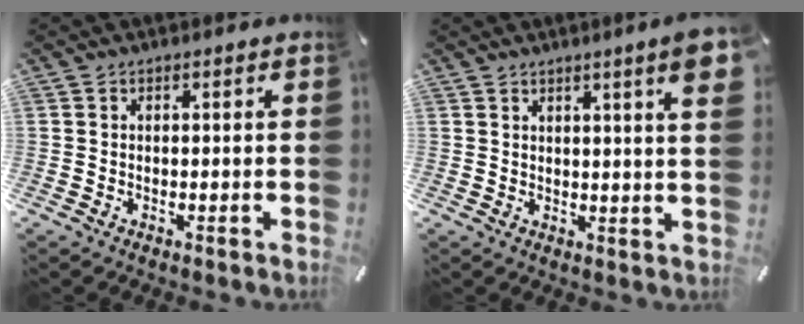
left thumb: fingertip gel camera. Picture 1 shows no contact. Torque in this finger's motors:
{"motor_torque": [2.16, 2.08, 1.40, -1.38, 0.30]}